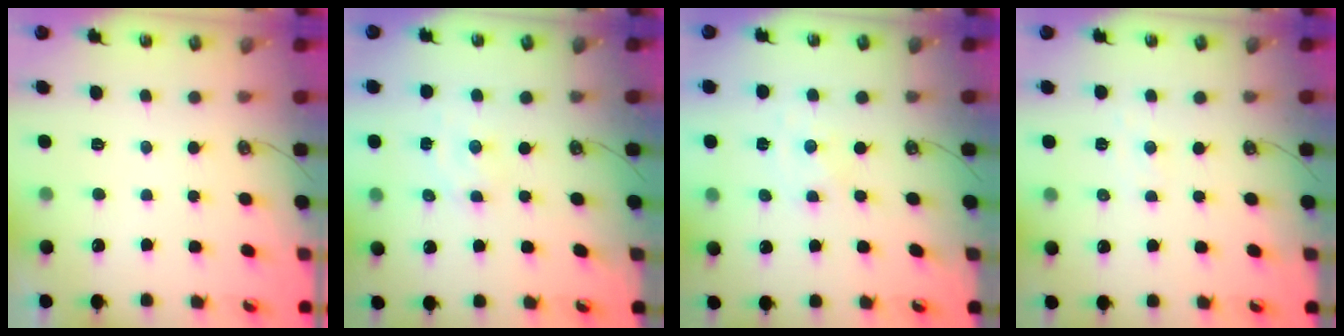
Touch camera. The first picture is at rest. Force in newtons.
{"total": 2.1, "press": 2.0, "slide": 0.3}
{"total": 0.0}
{"total": 4.2, "press": 4.2, "slide": 0.5}